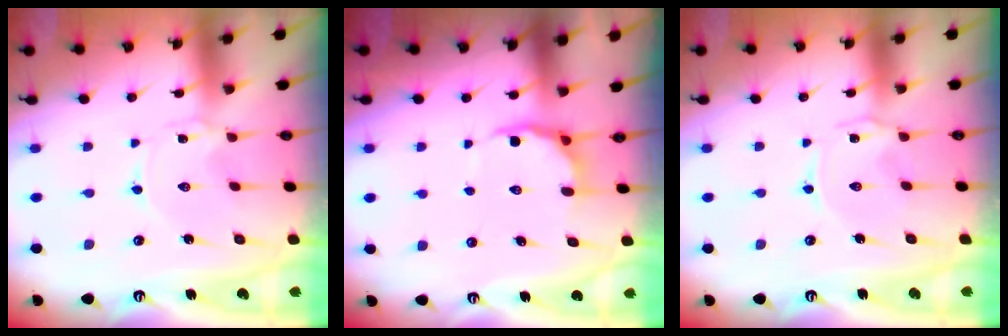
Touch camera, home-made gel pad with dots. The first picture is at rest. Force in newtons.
{"total": 6.1, "press": 5.8, "slide": 2.0}
{"total": 1.0, "press": 0.9, "slide": 0.4}